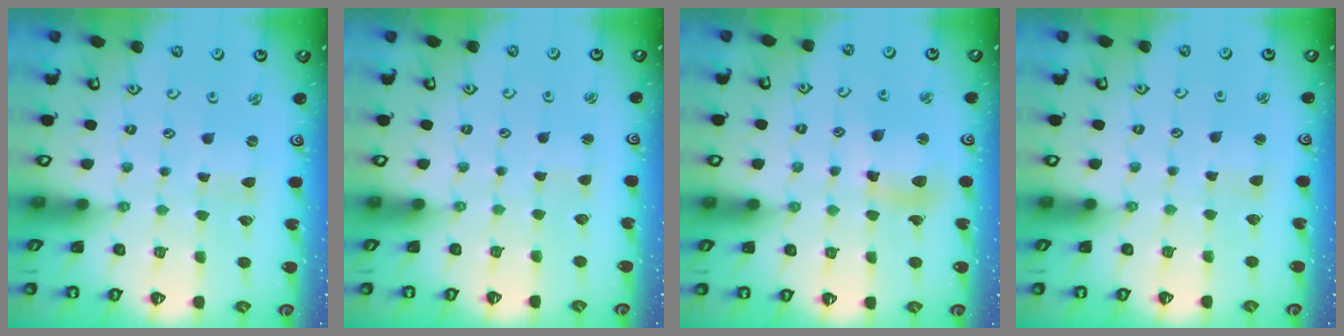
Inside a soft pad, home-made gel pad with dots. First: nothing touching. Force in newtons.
{"total": 1.5, "press": 1.5, "slide": 0.2}
{"total": 11.2, "press": 11.2, "slide": 1.4}
{"total": 2.7, "press": 2.7, "slide": 0.2}